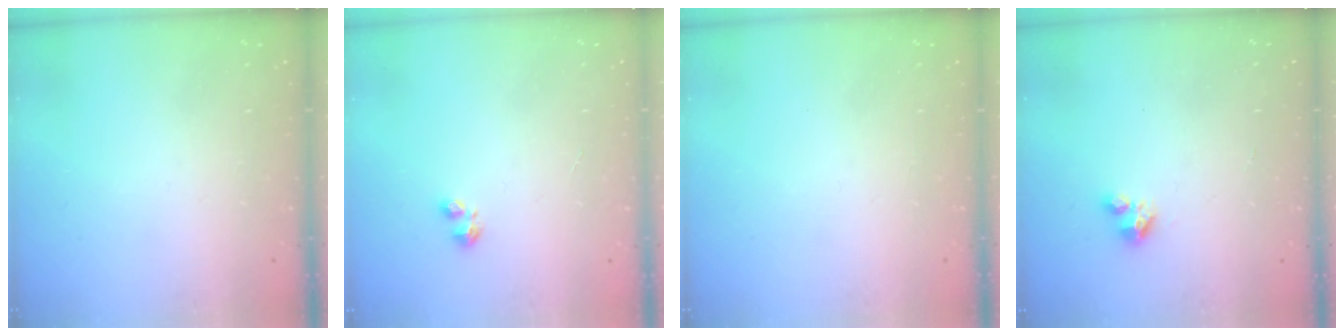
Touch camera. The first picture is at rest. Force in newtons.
{"total": 2.2, "press": 2.2, "slide": 0.4}
{"total": 0.0}
{"total": 2.8, "press": 2.8, "slide": 0.2}